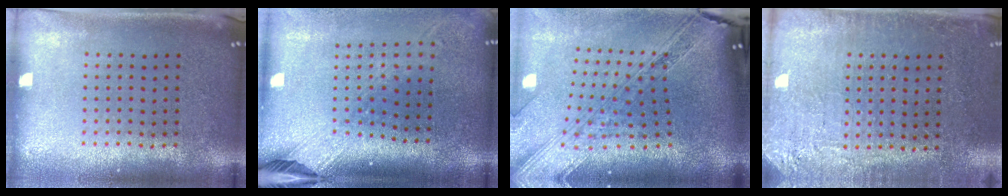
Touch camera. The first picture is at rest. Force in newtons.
{"total": 2.5, "press": 1.9, "slide": 1.7}
{"total": 4.1, "press": 3.0, "slide": 2.8}
{"total": 2.8, "press": 2.6, "slide": 1.1}